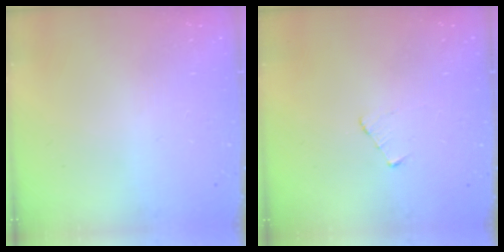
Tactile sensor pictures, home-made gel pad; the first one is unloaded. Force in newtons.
{"total": 2.5, "press": 2.5, "slide": 0.3}